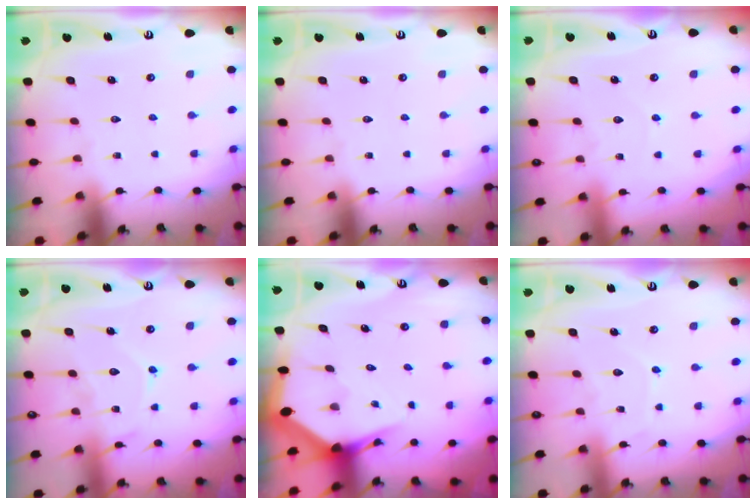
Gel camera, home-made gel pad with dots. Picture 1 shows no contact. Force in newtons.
{"total": 0.0}
{"total": 3.7, "press": 3.7, "slide": 0.4}
{"total": 9.9, "press": 9.8, "slide": 1.0}
{"total": 3.8, "press": 3.8, "slide": 0.5}
{"total": 6.2, "press": 6.1, "slide": 0.7}